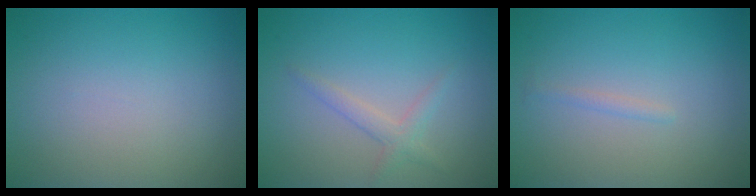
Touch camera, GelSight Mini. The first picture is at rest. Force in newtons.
{"total": 1.6, "press": 1.6, "slide": 0.1}
{"total": 0.6, "press": 0.6, "slide": 0.0}